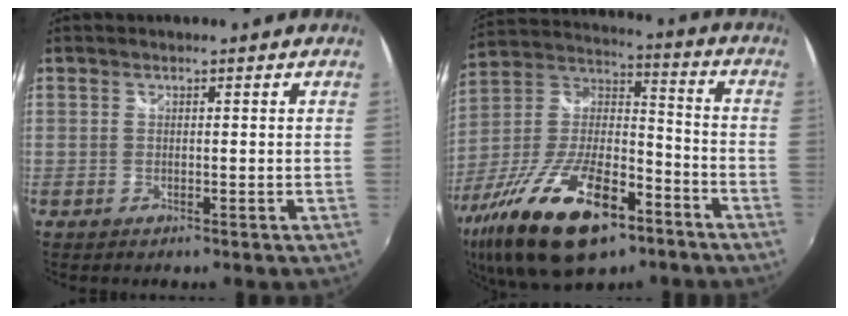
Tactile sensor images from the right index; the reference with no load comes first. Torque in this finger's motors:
{"motor_torque": [1.19, -0.95, 1.05, 0.18]}